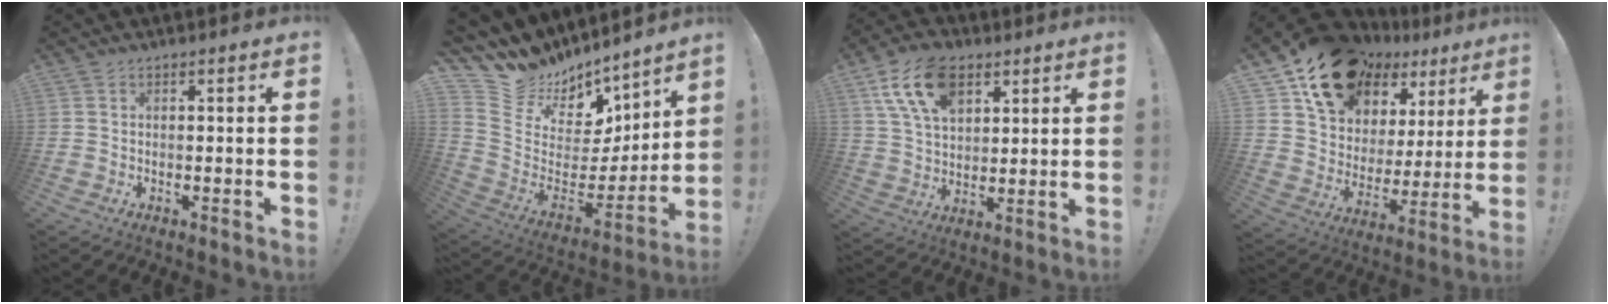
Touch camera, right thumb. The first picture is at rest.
{"total": 11.6, "force": [9.5, 6.6, 1.1], "torque": [-0.028, -0.109, 0.194]}
{"total": 16.0, "force": [8.2, 9.6, 9.7], "torque": [-0.175, -0.024, 0.154]}
{"total": 19.4, "force": [14.0, 10.8, 7.9], "torque": [-0.137, -0.087, 0.269]}